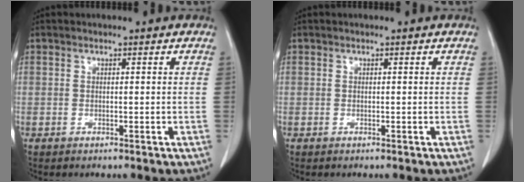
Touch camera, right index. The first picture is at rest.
{"total": 0.0}